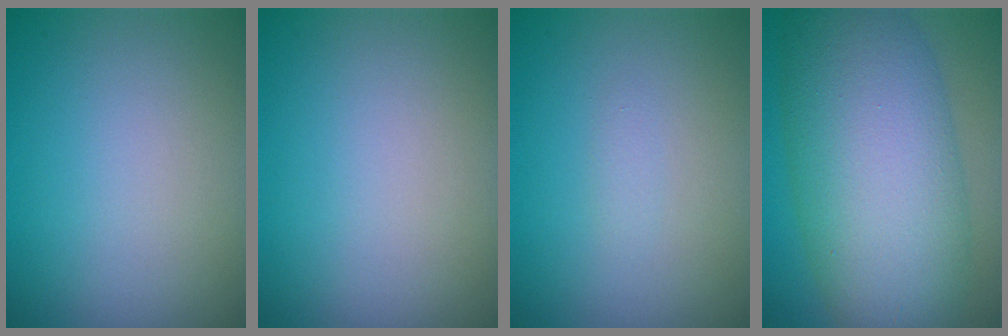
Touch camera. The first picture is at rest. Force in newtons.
{"total": 0.0}
{"total": 0.6, "press": 0.6, "slide": 0.0}
{"total": 12.3, "press": 12.3, "slide": 0.3}